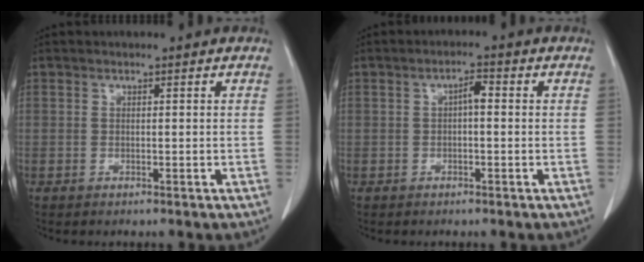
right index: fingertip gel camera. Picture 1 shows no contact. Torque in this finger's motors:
{"motor_torque": [0.33, -0.01, 0.11, 0.04]}